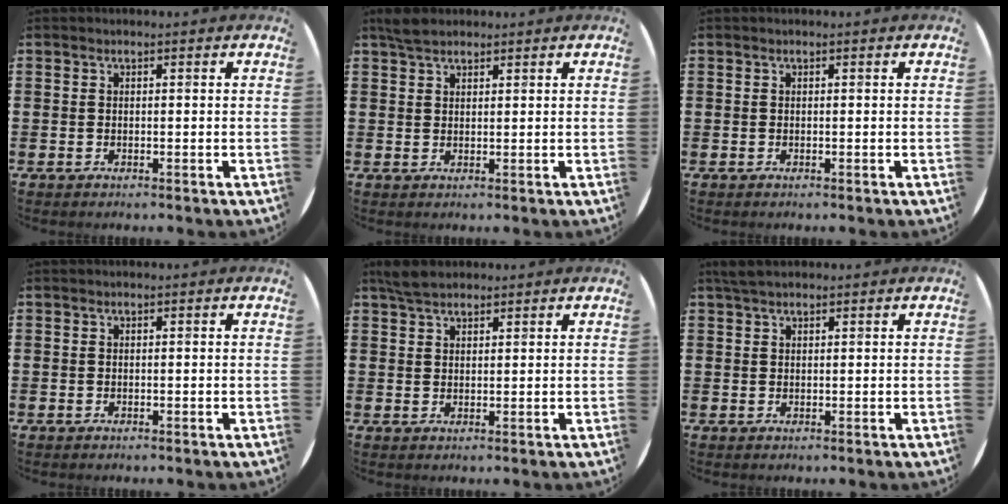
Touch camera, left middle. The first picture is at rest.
{"total": 2.8, "force": [2.4, 1.2, 0.7], "torque": [-0.011, 0.004, 0.045]}
{"total": 0.0}
{"total": 0.0}
{"total": 3.5, "force": [3.0, 1.4, 1.0], "torque": [-0.019, 0.001, 0.056]}
{"total": 2.1, "force": [1.8, 0.8, 0.7], "torque": [-0.010, 0.003, 0.033]}